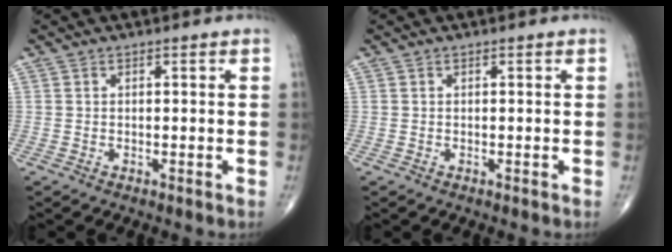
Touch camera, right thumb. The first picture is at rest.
{"total": 0.0}